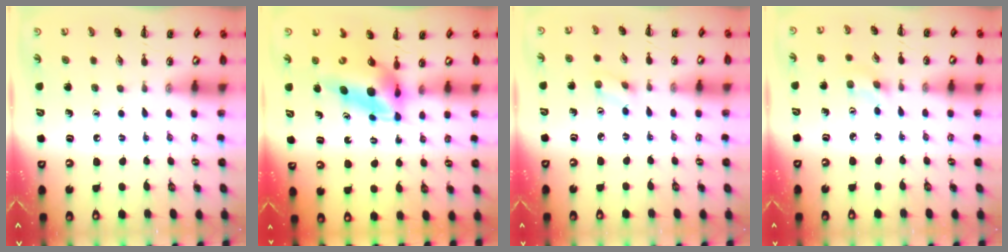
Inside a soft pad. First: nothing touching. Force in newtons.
{"total": 5.8, "press": 5.6, "slide": 1.5}
{"total": 3.4, "press": 3.2, "slide": 1.3}
{"total": 1.1, "press": 1.0, "slide": 0.5}